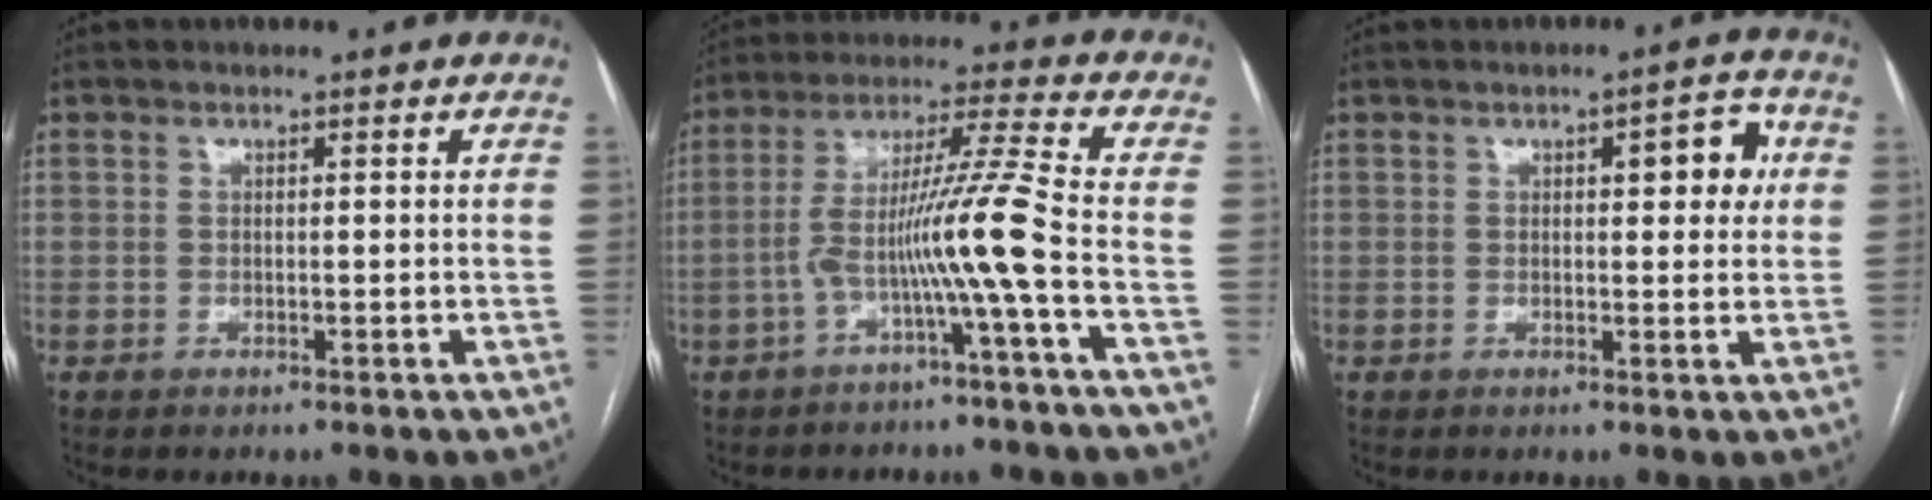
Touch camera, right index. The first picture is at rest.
{"total": 10.1, "force": [-3.3, -2.1, 9.2], "torque": [-0.177, 0.020, -0.063]}
{"total": 5.2, "force": [1.4, 1.8, 4.7], "torque": [-0.057, 0.012, 0.015]}